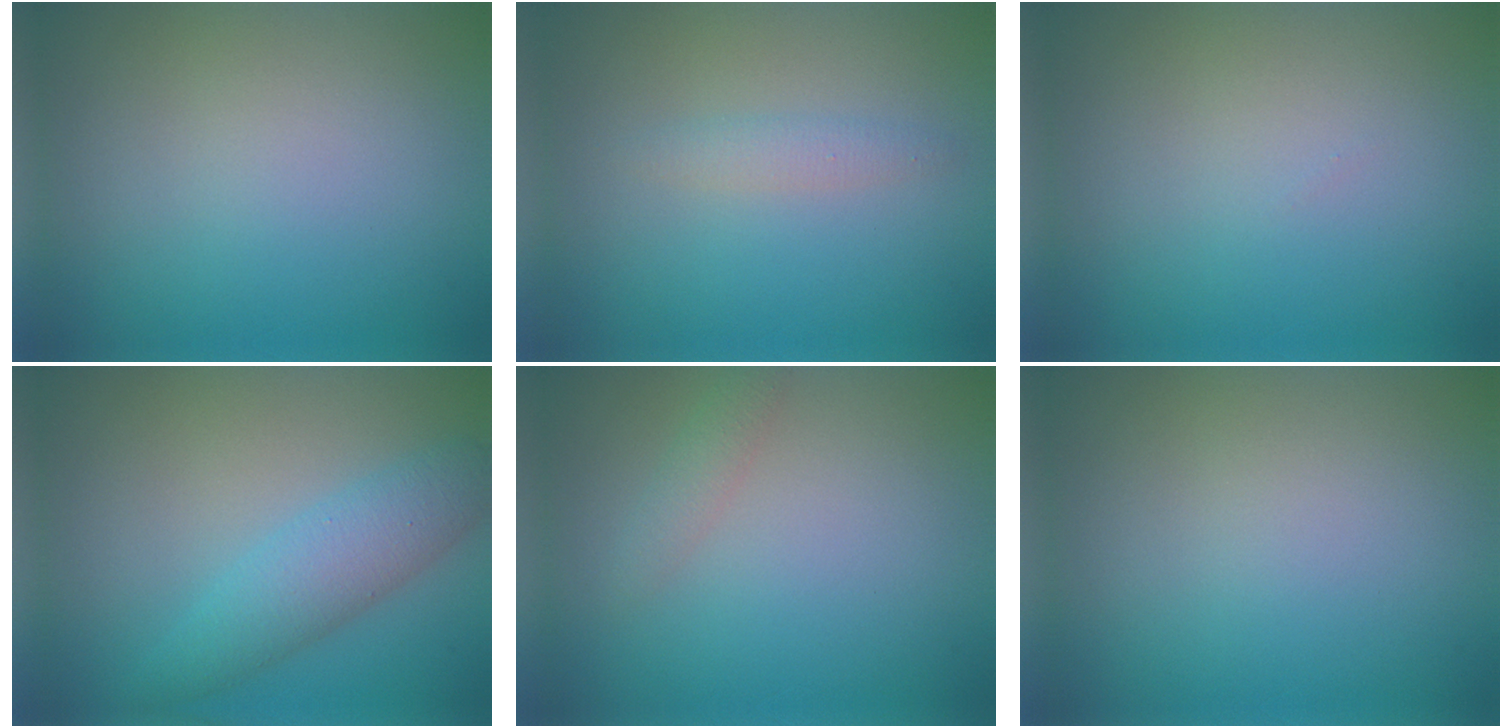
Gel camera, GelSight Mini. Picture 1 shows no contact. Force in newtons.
{"total": 1.2, "press": 1.2, "slide": 0.0}
{"total": 0.0}
{"total": 3.8, "press": 3.8, "slide": 0.0}
{"total": 1.2, "press": 1.2, "slide": 0.1}
{"total": 0.0}